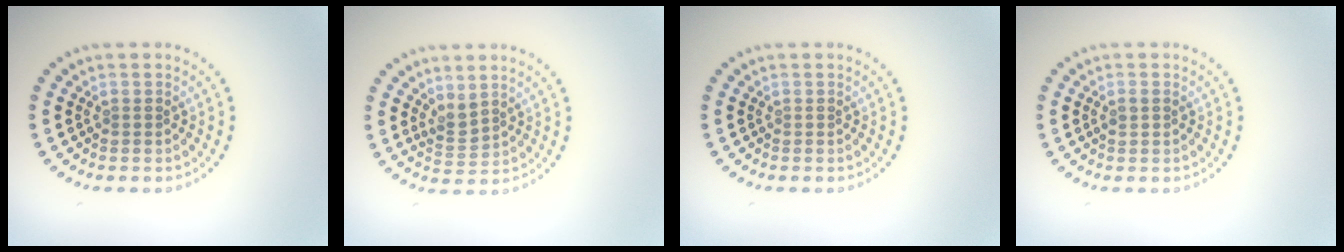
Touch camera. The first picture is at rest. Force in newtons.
{"total": 1.7, "press": 1.4, "slide": 1.0}
{"total": 0.0}
{"total": 0.9, "press": 0.9, "slide": 0.2}